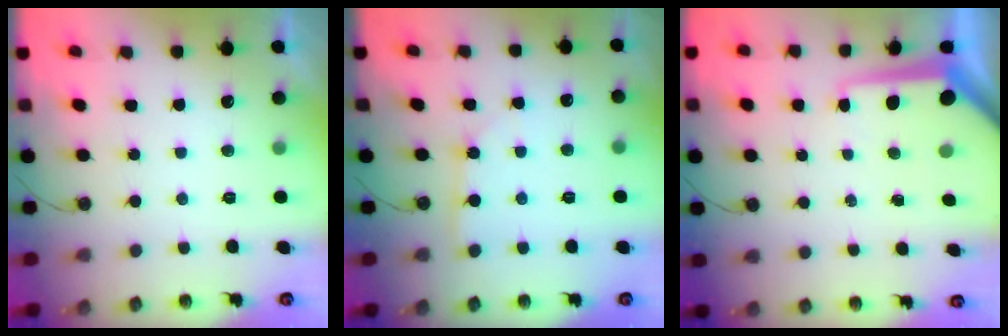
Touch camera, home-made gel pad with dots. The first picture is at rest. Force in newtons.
{"total": 1.8, "press": 1.8, "slide": 0.2}
{"total": 8.2, "press": 8.1, "slide": 0.9}